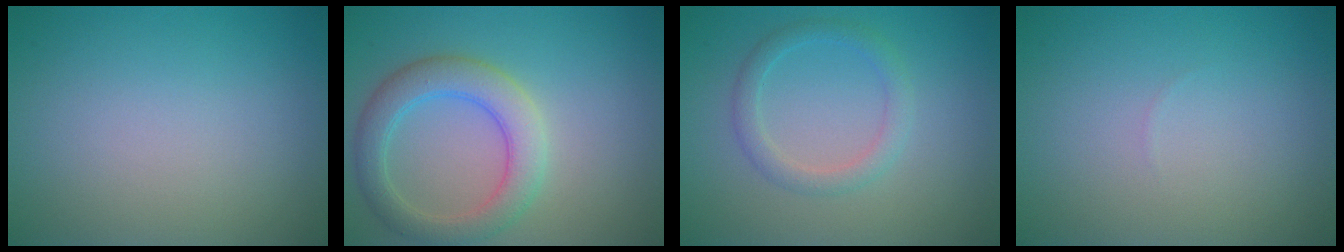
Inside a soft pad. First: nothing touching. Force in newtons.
{"total": 4.6, "press": 4.6, "slide": 0.6}
{"total": 2.1, "press": 2.1, "slide": 0.1}
{"total": 0.0}